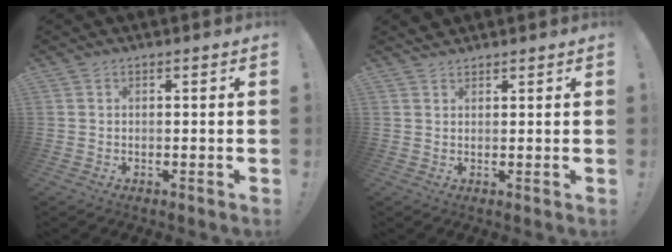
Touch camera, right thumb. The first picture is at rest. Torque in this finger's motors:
{"motor_torque": [0.27, 0.63, 0.53, 0.65, 0.01]}